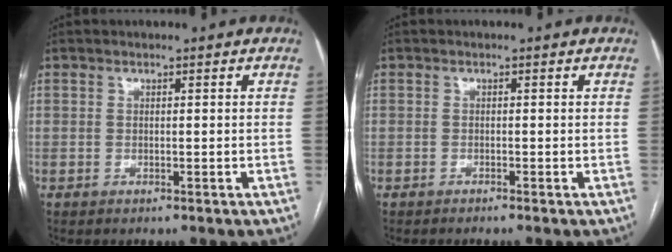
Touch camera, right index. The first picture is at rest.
{"total": 0.6, "force": [-0.5, -0.3, 0.2], "torque": [-0.003, 0.002, -0.012]}